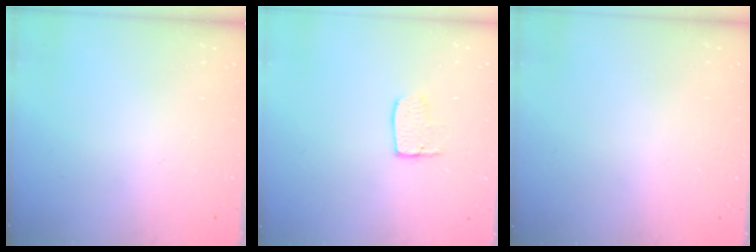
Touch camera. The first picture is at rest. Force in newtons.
{"total": 5.5, "press": 5.5, "slide": 0.3}
{"total": 0.0}